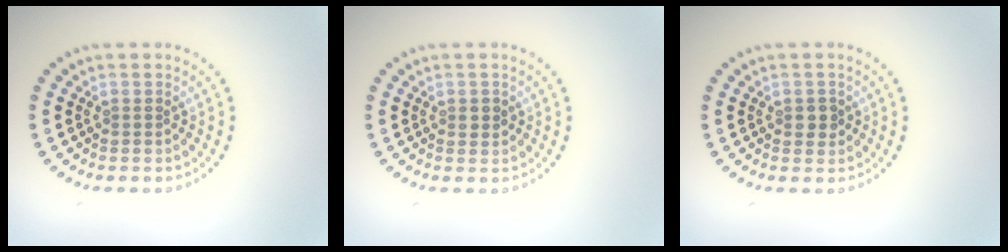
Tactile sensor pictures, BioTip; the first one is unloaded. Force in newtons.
{"total": 1.1, "press": 1.1, "slide": 0.2}
{"total": 1.4, "press": 1.4, "slide": 0.2}